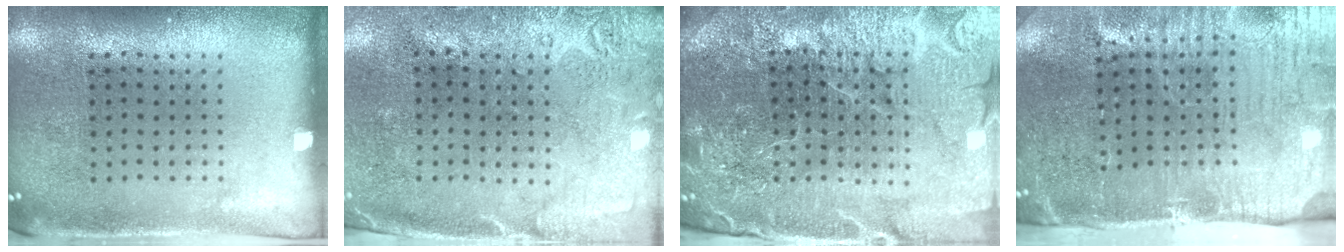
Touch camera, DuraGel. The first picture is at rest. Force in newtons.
{"total": 2.7, "press": 2.2, "slide": 1.6}
{"total": 5.7, "press": 5.2, "slide": 2.3}
{"total": 5.2, "press": 4.3, "slide": 2.9}